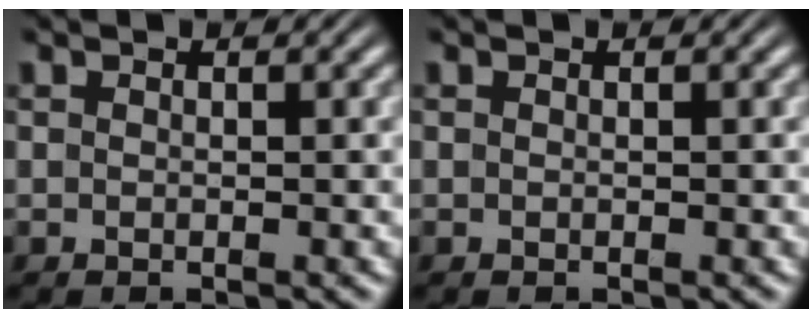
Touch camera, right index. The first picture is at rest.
{"total": 0.0}